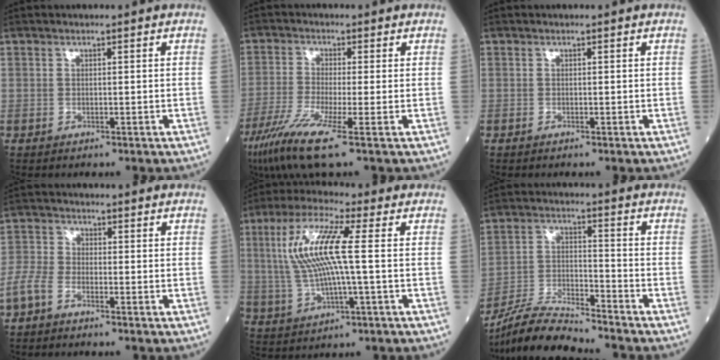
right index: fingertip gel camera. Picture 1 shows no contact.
{"total": 8.4, "force": [-4.6, -0.4, 7.0], "torque": [-0.141, -0.029, -0.087]}
{"total": 0.0}
{"total": 4.0, "force": [-2.8, 1.8, 2.2], "torque": [-0.058, 0.001, -0.065]}
{"total": 11.4, "force": [1.4, 1.4, 11.2], "torque": [-0.241, 0.019, 0.025]}
{"total": 9.7, "force": [-9.4, -0.3, 2.4], "torque": [-0.048, -0.007, -0.175]}